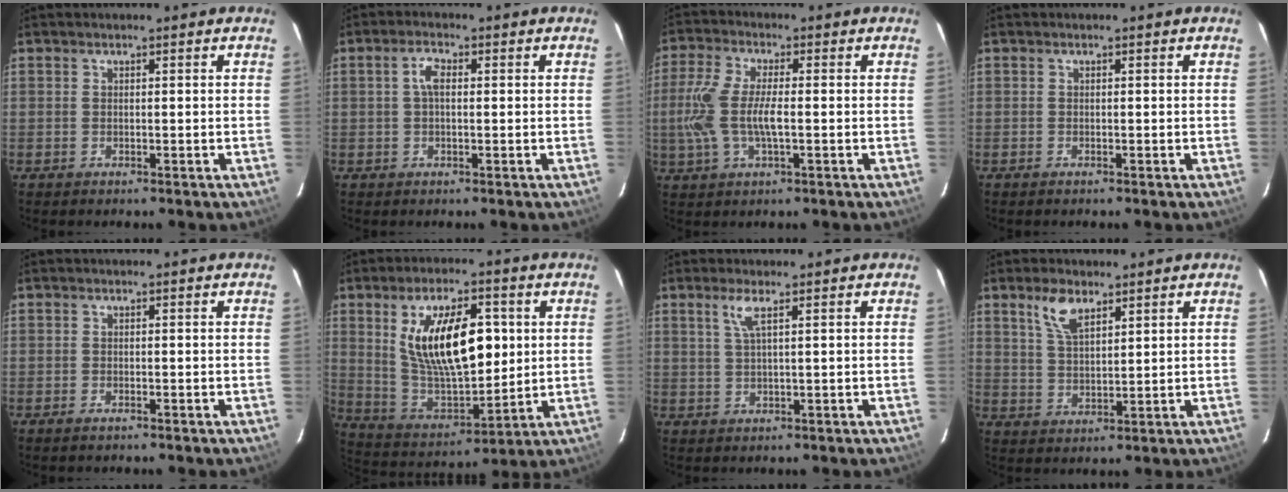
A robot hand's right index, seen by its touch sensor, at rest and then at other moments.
{"total": 2.8, "force": [0.3, 1.3, 2.5], "torque": [-0.052, 0.009, 0.006]}
{"total": 9.7, "force": [-1.0, 3.2, 9.1], "torque": [-0.200, 0.000, -0.020]}
{"total": 0.0}
{"total": 1.0, "force": [-0.8, 0.3, 0.5], "torque": [-0.012, -0.002, -0.018]}
{"total": 18.7, "force": [4.5, 8.4, 16.1], "torque": [-0.284, 0.000, 0.096]}
{"total": 3.0, "force": [1.5, -0.1, 2.5], "torque": [-0.054, 0.000, 0.034]}
{"total": 6.2, "force": [3.8, 2.7, 4.0], "torque": [-0.079, 0.008, 0.078]}